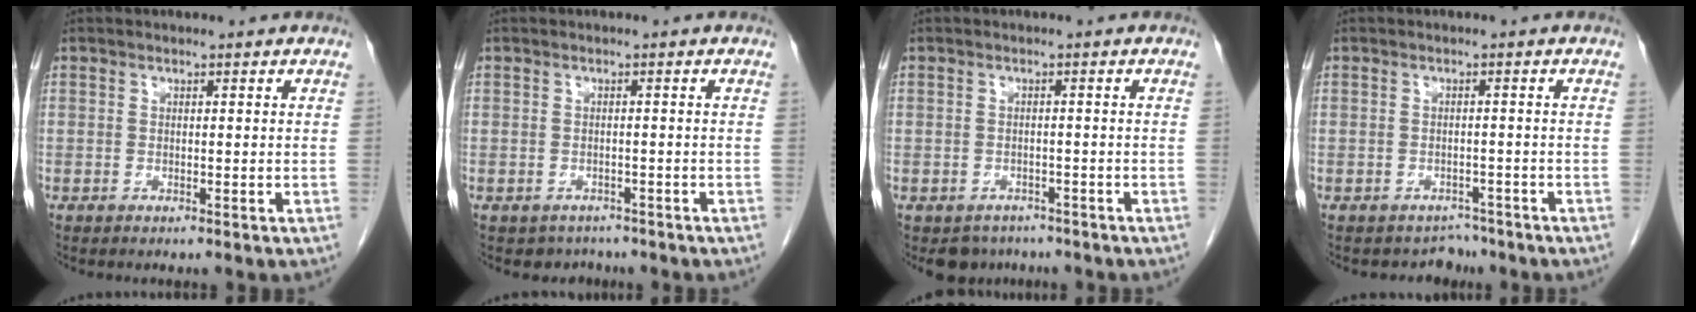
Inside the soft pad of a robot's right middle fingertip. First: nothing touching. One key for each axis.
{"total": 2.8, "fx": -2.2, "fy": 1.8, "fz": -0.1, "tx": -0.001, "ty": 0.005, "tz": -0.030}
{"total": 3.6, "fx": -2.9, "fy": 2.2, "fz": 0.3, "tx": 0.000, "ty": 0.003, "tz": -0.040}
{"total": 2.6, "fx": -2.2, "fy": 1.3, "fz": -0.5, "tx": 0.006, "ty": 0.007, "tz": -0.028}